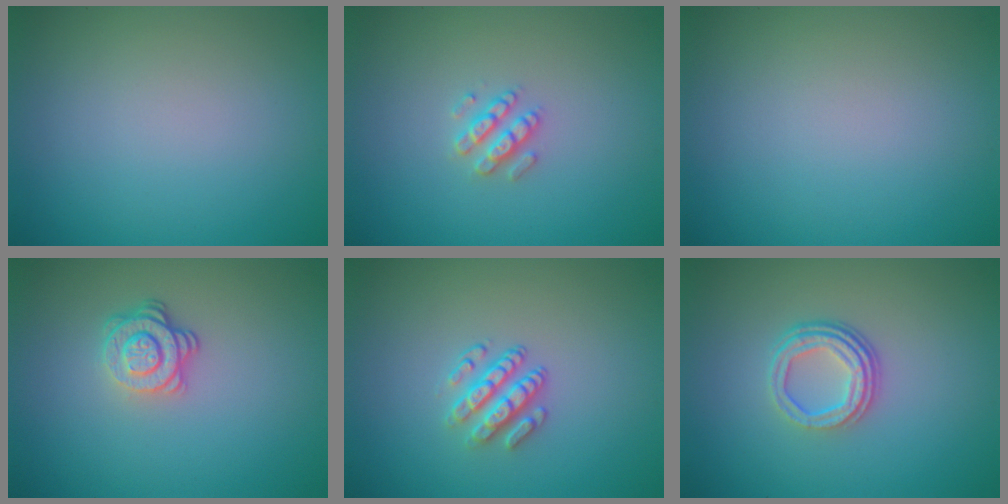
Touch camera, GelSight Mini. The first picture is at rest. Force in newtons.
{"total": 2.1, "press": 2.0, "slide": 0.5}
{"total": 0.0}
{"total": 3.1, "press": 2.5, "slide": 1.8}
{"total": 2.9, "press": 2.5, "slide": 1.5}
{"total": 3.7, "press": 2.6, "slide": 2.5}